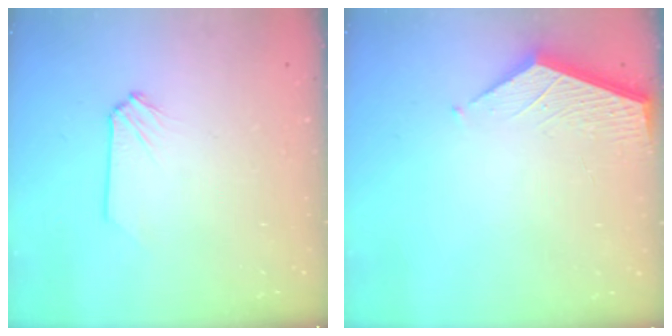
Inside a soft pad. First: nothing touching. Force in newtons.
{"total": 3.7, "press": 3.7, "slide": 0.3}